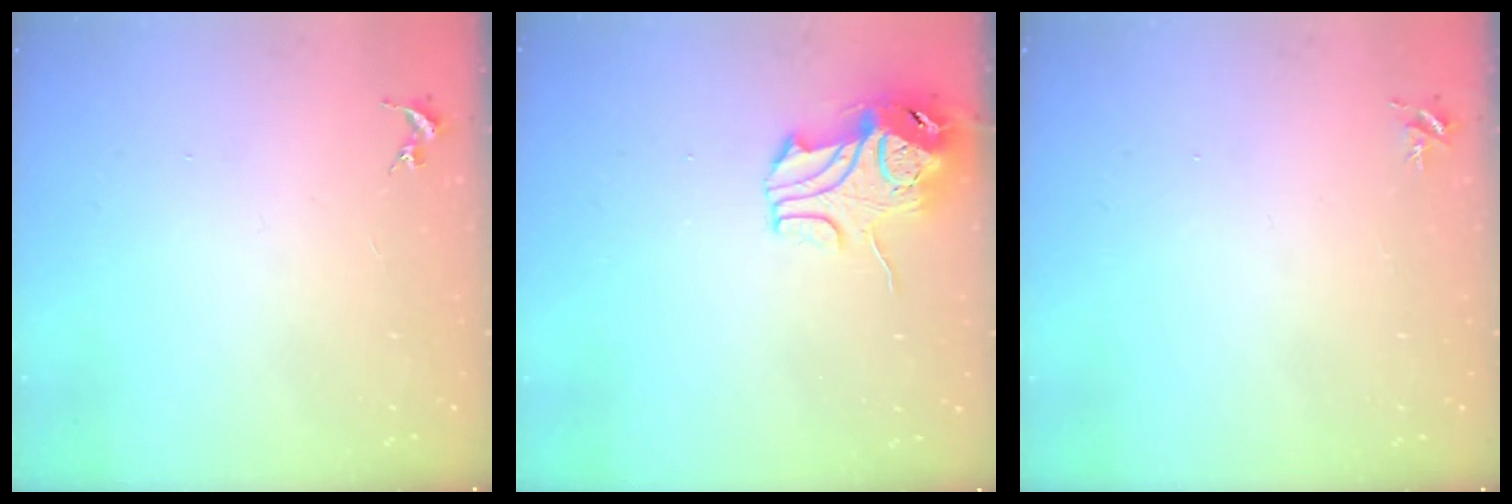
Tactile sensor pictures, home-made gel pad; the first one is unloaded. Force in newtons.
{"total": 10.3, "press": 10.2, "slide": 1.5}
{"total": 3.8, "press": 3.8, "slide": 0.5}